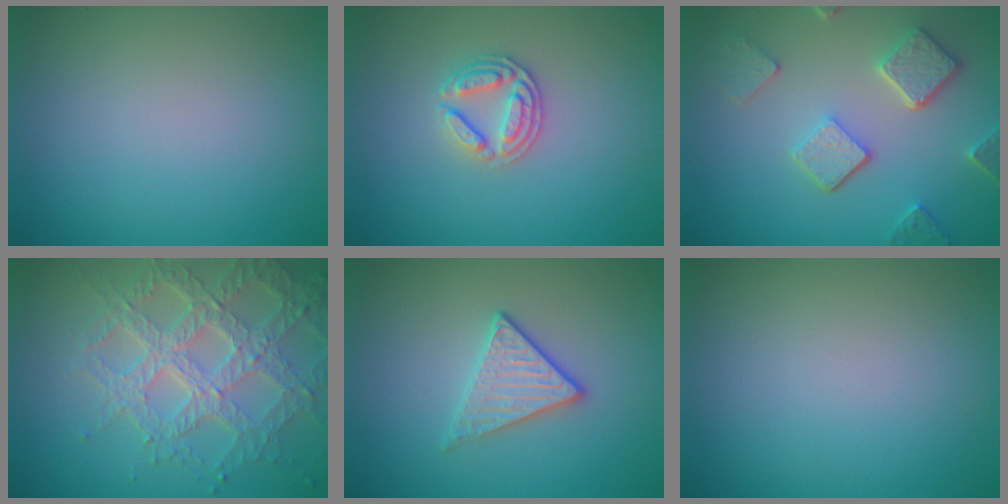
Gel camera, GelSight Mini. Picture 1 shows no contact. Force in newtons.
{"total": 2.6, "press": 2.5, "slide": 0.6}
{"total": 5.1, "press": 3.9, "slide": 3.2}
{"total": 7.1, "press": 5.1, "slide": 4.9}
{"total": 2.8, "press": 2.6, "slide": 1.1}
{"total": 0.0}